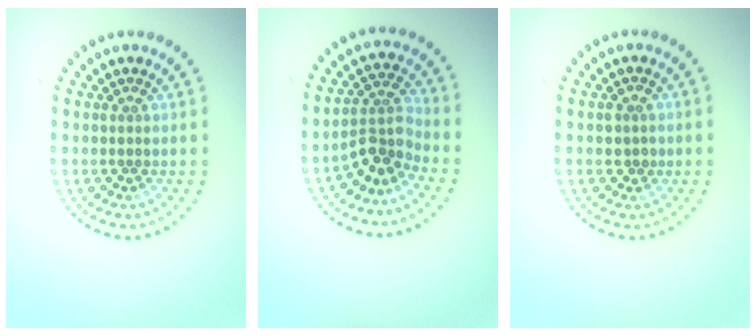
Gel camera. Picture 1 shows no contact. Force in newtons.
{"total": 3.3, "press": 2.3, "slide": 2.3}
{"total": 1.3, "press": 1.3, "slide": 0.3}